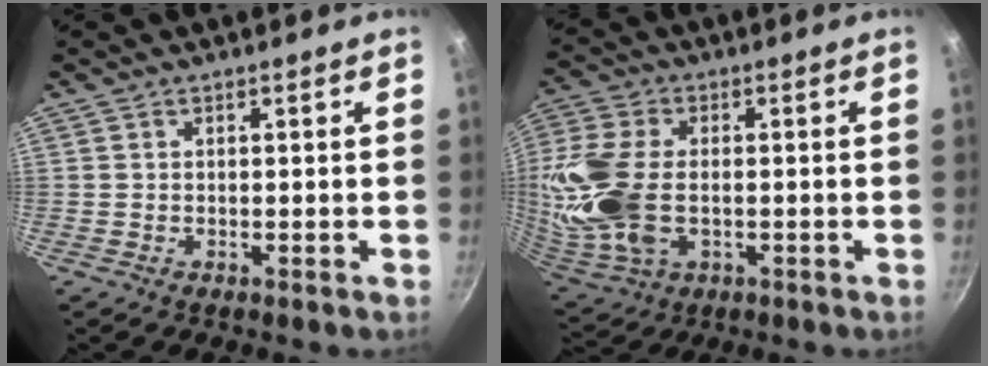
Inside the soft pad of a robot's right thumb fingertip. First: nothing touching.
{"total": 19.6, "force": [-1.2, 12.0, 15.4], "torque": [-0.384, -0.007, -0.011]}